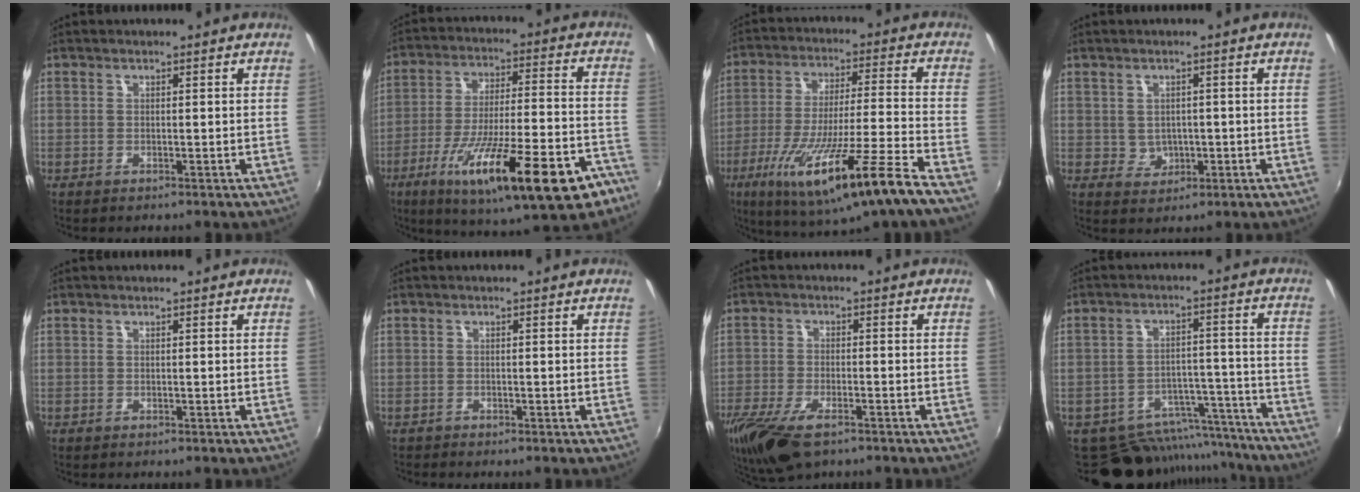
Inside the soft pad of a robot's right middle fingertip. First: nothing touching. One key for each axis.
{"total": 25.7, "fx": -14.9, "fy": 5.9, "fz": 20.1, "tx": -0.329, "ty": -0.057, "tz": -0.222}
{"total": 20.1, "fx": -12.4, "fy": -0.4, "fz": 15.8, "tx": -0.281, "ty": -0.068, "tz": -0.203}
{"total": 3.5, "fx": 0.0, "fy": 3.3, "fz": 1.1, "tx": -0.021, "ty": 0.006, "tz": 0.008}
{"total": 0.0}
{"total": 0.7, "fx": -0.7, "fy": 0.1, "fz": -0.1, "tx": 0.001, "ty": -0.005, "tz": -0.015}
{"total": 13.0, "fx": -8.3, "fy": 5.3, "fz": 8.5, "tx": -0.203, "ty": -0.047, "tz": -0.153}
{"total": 15.6, "fx": -13.5, "fy": 6.7, "fz": 3.8, "tx": -0.073, "ty": 0.037, "tz": -0.170}